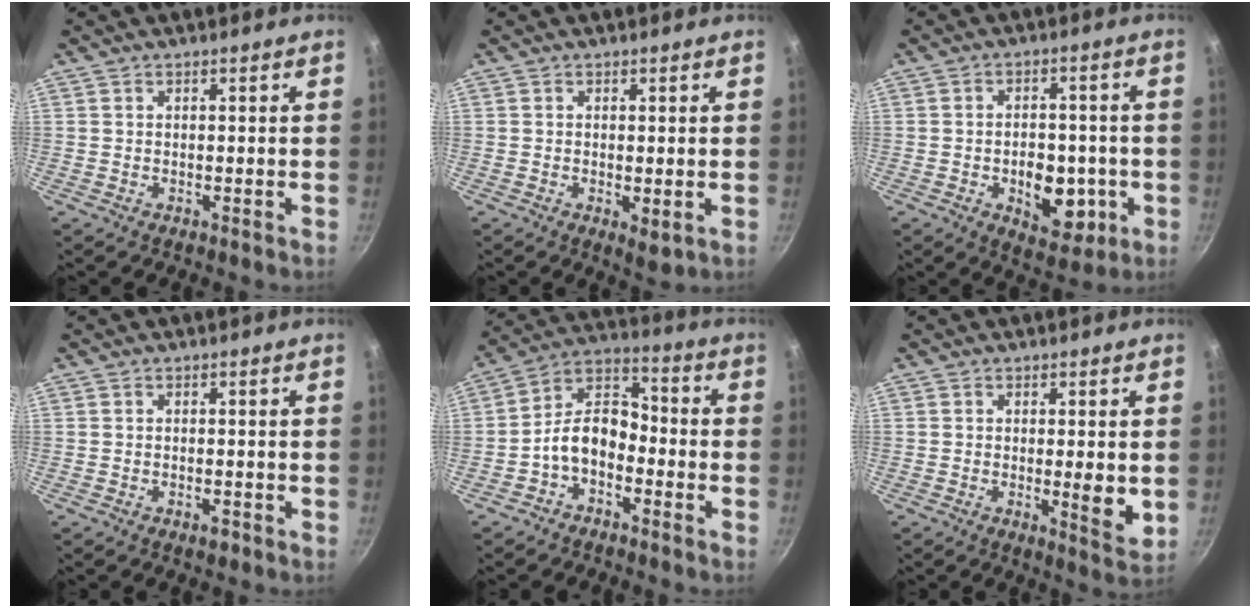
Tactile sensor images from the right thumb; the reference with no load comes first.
{"total": 2.9, "force": [-0.4, 1.2, 2.6], "torque": [-0.040, -0.012, -0.003]}
{"total": 10.9, "force": [-2.7, 6.9, 8.0], "torque": [-0.069, 0.003, -0.029]}
{"total": 1.6, "force": [-1.0, 0.6, 1.1], "torque": [-0.019, 0.006, -0.014]}
{"total": 9.7, "force": [-3.7, 6.2, 6.4], "torque": [-0.094, 0.058, -0.085]}
{"total": 5.6, "force": [-0.4, 1.4, 5.4], "torque": [-0.078, -0.016, -0.004]}